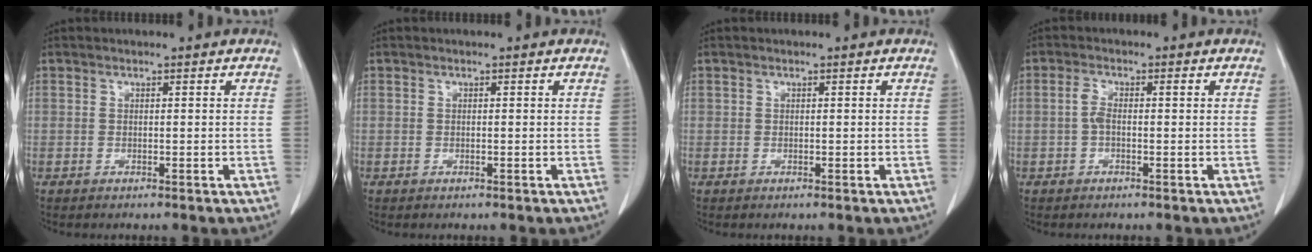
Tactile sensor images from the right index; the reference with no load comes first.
{"total": 0.0}
{"total": 0.0}
{"total": 2.9, "force": [0.2, 1.1, 2.7], "torque": [-0.061, 0.012, 0.001]}